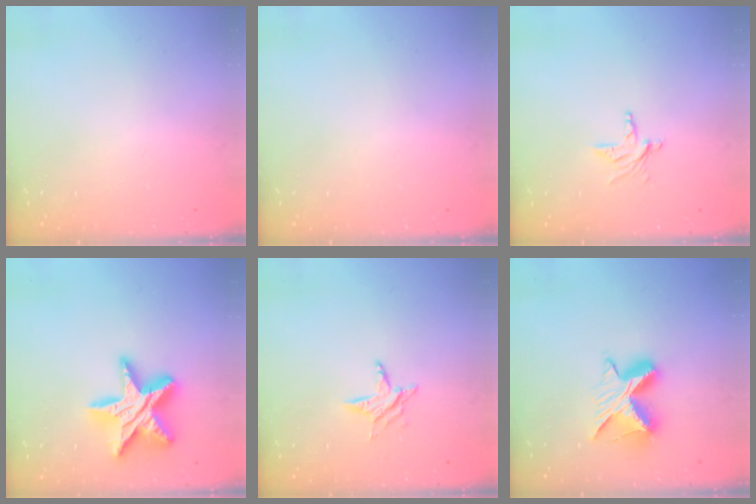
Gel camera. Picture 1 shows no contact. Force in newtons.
{"total": 0.0}
{"total": 4.0, "press": 4.0, "slide": 0.3}
{"total": 18.6, "press": 18.5, "slide": 1.3}
{"total": 4.6, "press": 4.6, "slide": 0.6}
{"total": 9.5, "press": 9.5, "slide": 0.2}